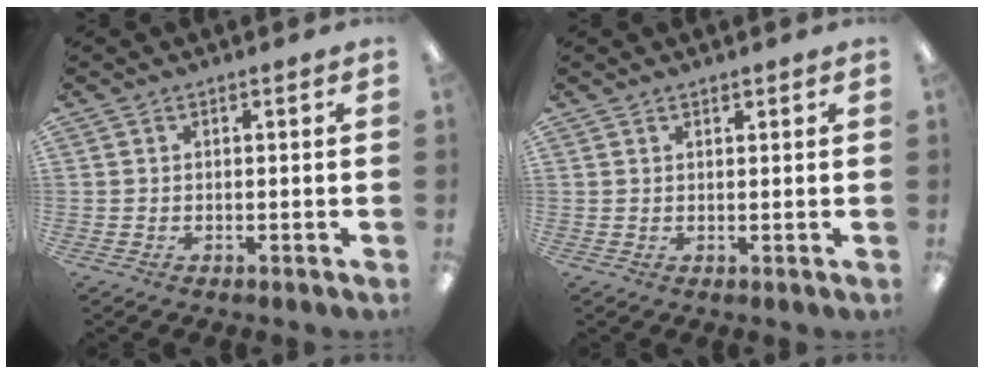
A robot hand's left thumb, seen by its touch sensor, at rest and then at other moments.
{"total": 0.9, "force": [0.8, 0.4, 0.1], "torque": [-0.003, 0.000, 0.016]}